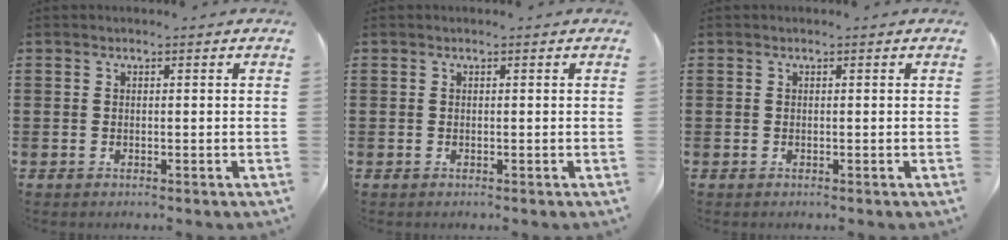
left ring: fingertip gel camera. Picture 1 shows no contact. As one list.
[{"total": 0.0}, {"total": 0.0}]